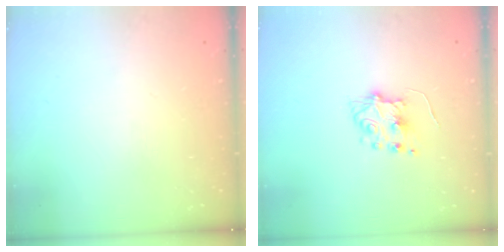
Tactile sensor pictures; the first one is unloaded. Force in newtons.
{"total": 6.4, "press": 6.4, "slide": 0.4}